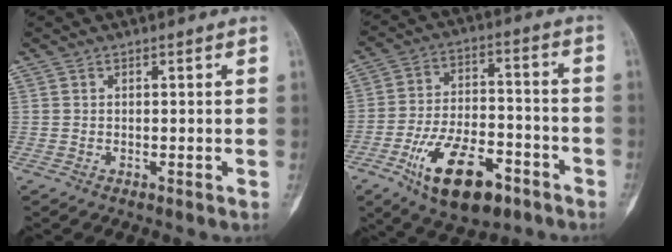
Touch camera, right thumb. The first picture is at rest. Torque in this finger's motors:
{"motor_torque": [2.86, 0.29, 1.00, -1.77, 0.17]}